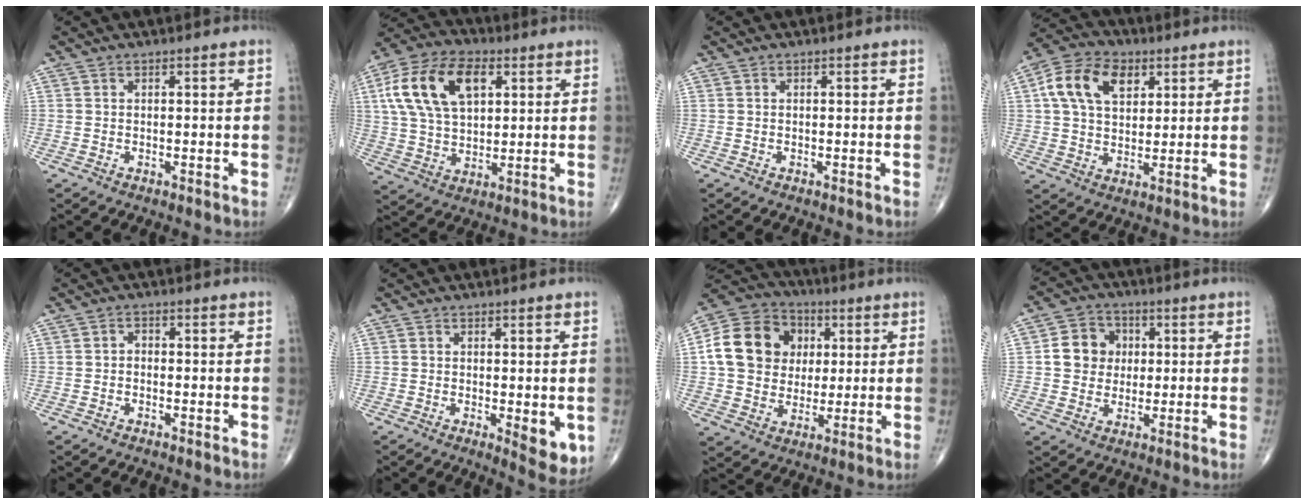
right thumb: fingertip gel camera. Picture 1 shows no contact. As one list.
[{"total": 17.2, "force": [5.5, 10.2, 12.8], "torque": [-0.228, 0.006, 0.097]}, {"total": 0.0}, {"total": 12.9, "force": [4.5, 8.5, 8.6], "torque": [-0.141, 0.005, 0.076]}, {"total": 1.2, "force": [-0.4, 0.9, 0.7], "torque": [-0.004, 0.005, -0.010]}, {"total": 5.9, "force": [-0.8, 2.2, 5.4], "torque": [-0.062, -0.016, -0.006]}, {"total": 16.2, "force": [2.9, 13.7, 8.3], "torque": [-0.129, 0.013, 0.048]}, {"total": 8.5, "force": [1.0, 7.5, 3.8], "torque": [-0.031, 0.005, 0.010]}]